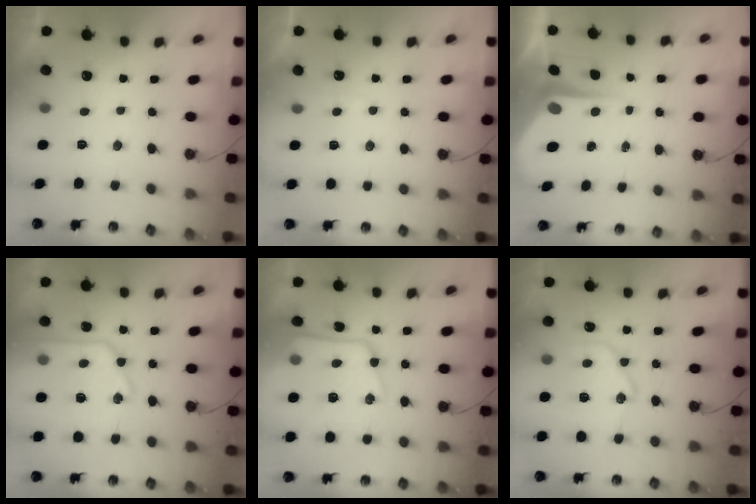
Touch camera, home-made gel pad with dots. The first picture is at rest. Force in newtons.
{"total": 5.1, "press": 5.1, "slide": 0.6}
{"total": 6.4, "press": 6.4, "slide": 0.6}
{"total": 17.6, "press": 17.6, "slide": 1.6}
{"total": 17.6, "press": 17.5, "slide": 1.6}
{"total": 14.8, "press": 14.7, "slide": 1.4}